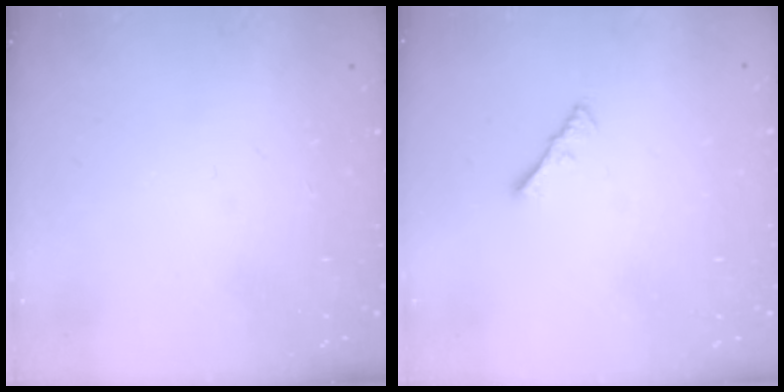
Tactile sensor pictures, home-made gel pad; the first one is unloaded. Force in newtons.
{"total": 1.3, "press": 1.2, "slide": 0.4}